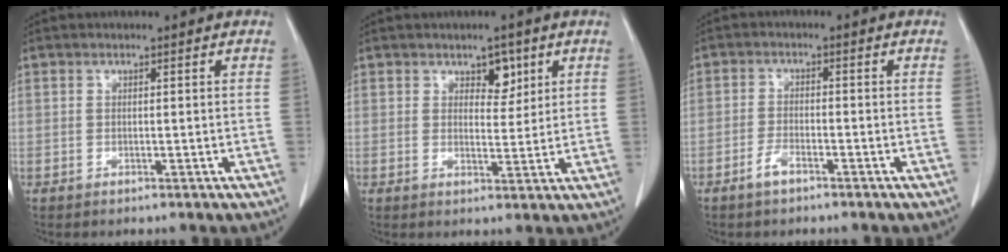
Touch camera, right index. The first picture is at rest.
{"total": 3.8, "force": [2.1, 2.1, 2.3], "torque": [-0.026, 0.000, 0.032]}
{"total": 2.5, "force": [-1.8, 0.7, 1.6], "torque": [-0.033, 0.002, -0.037]}